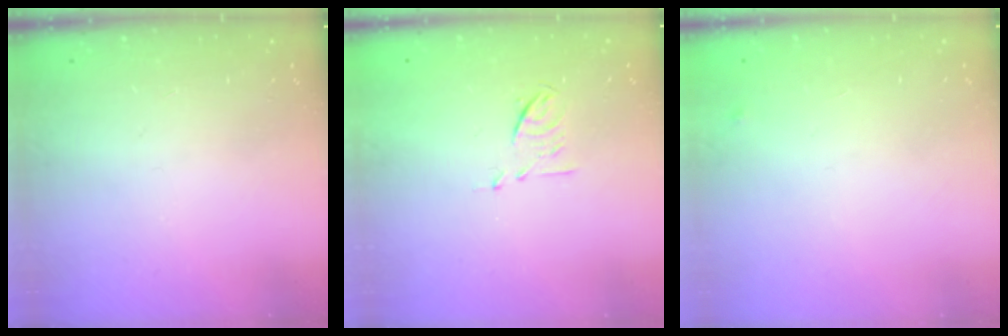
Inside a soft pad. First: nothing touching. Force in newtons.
{"total": 6.6, "press": 6.5, "slide": 1.1}
{"total": 2.5, "press": 2.4, "slide": 0.4}